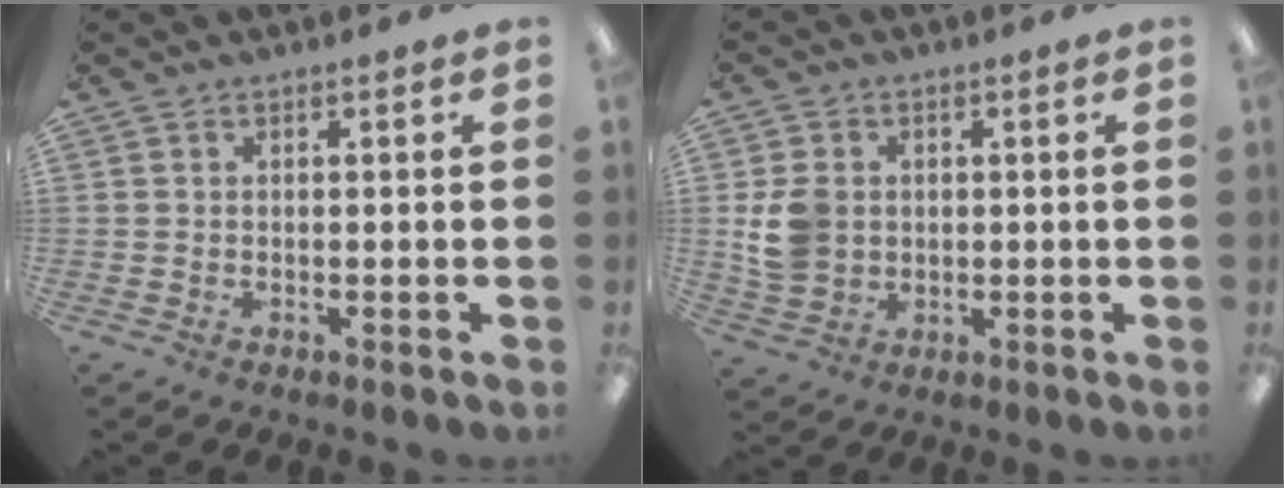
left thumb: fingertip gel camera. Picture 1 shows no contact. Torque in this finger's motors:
{"motor_torque": [-0.23, 0.70, 0.47, -0.42, 0.04]}